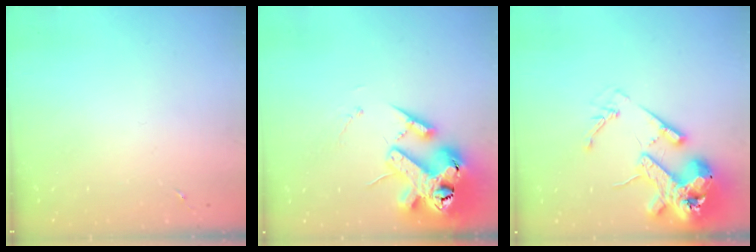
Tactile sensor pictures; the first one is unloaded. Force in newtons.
{"total": 18.8, "press": 18.6, "slide": 2.9}
{"total": 17.7, "press": 17.5, "slide": 2.4}